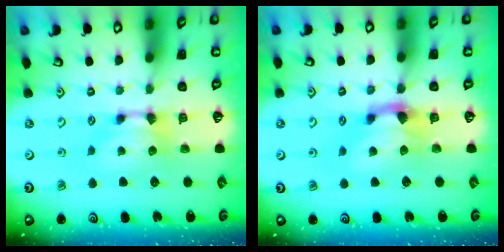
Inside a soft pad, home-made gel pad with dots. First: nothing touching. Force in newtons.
{"total": 2.0, "press": 1.2, "slide": 1.5}